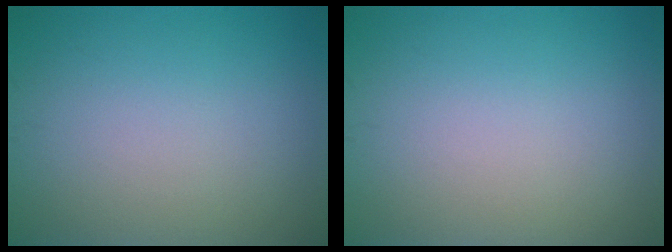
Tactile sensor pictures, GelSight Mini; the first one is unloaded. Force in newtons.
{"total": 0.0}